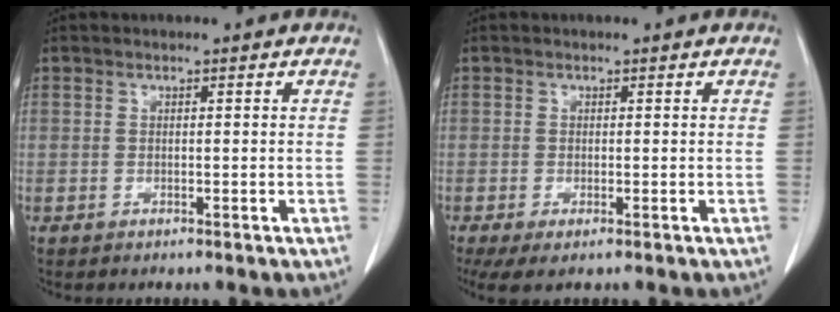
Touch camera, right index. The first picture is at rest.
{"total": 3.5, "force": [-1.9, 1.2, 2.8], "torque": [-0.050, -0.014, -0.029]}